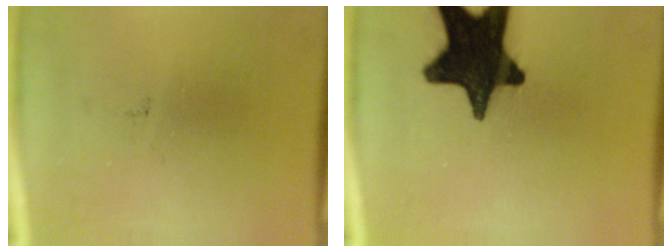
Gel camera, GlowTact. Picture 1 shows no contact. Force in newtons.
{"total": 17.7}